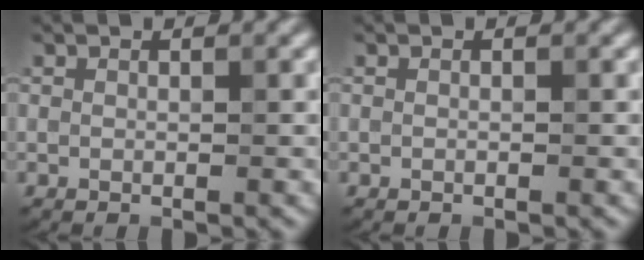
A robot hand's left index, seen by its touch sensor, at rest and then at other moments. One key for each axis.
{"total": 0.0}